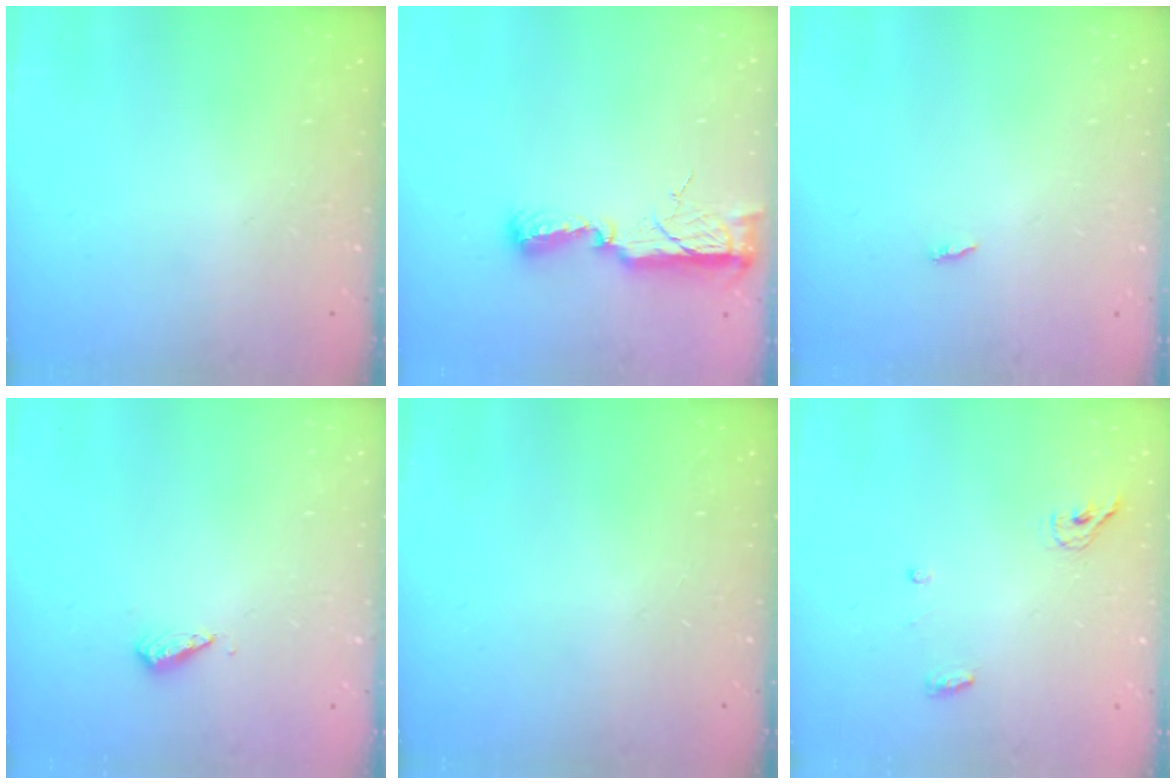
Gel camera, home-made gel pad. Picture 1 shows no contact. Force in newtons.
{"total": 8.1, "press": 8.1, "slide": 0.7}
{"total": 1.8, "press": 1.8, "slide": 0.2}
{"total": 2.8, "press": 2.8, "slide": 0.7}
{"total": 0.0}
{"total": 4.4, "press": 4.3, "slide": 1.1}